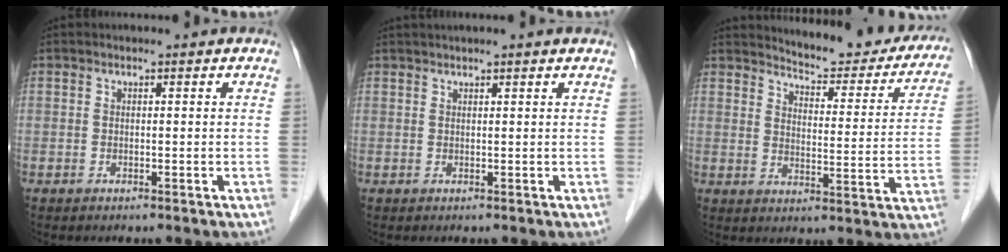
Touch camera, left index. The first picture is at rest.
{"total": 5.2, "force": [4.5, -0.3, 2.4], "torque": [-0.032, 0.039, 0.062]}
{"total": 18.6, "force": [17.4, 3.7, 5.3], "torque": [-0.052, -0.058, 0.198]}